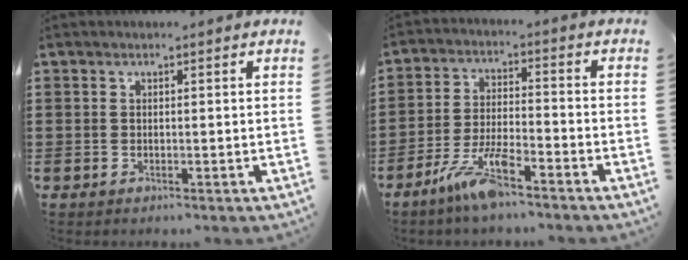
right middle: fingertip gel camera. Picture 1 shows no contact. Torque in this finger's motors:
{"motor_torque": [1.66, 0.48, 0.58, 0.16]}